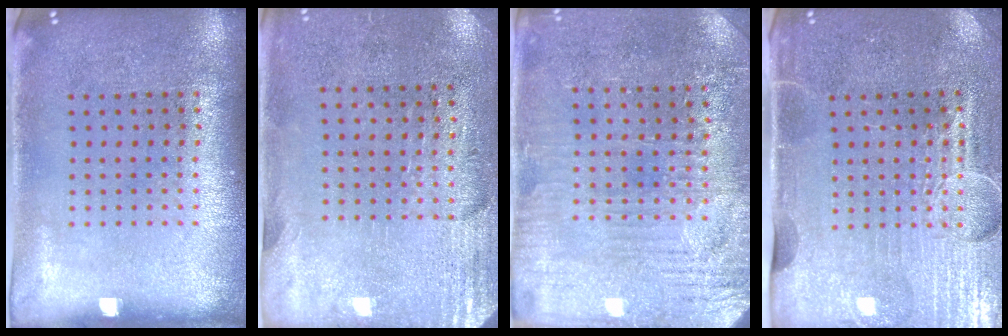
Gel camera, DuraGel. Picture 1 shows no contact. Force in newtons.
{"total": 2.8, "press": 2.5, "slide": 1.4}
{"total": 3.2, "press": 3.1, "slide": 0.7}
{"total": 4.3, "press": 3.8, "slide": 2.0}